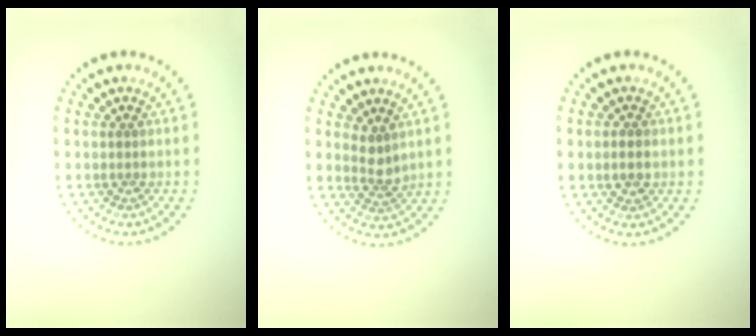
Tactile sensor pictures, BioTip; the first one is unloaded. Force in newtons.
{"total": 1.7, "press": 1.4, "slide": 1.0}
{"total": 1.0, "press": 0.9, "slide": 0.3}